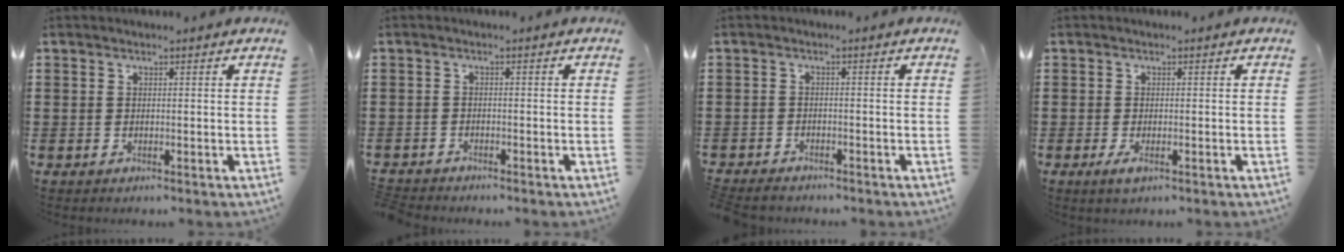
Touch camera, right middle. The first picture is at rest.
{"total": 1.4, "force": [-1.4, 0.1, 0.0], "torque": [-0.004, 0.000, -0.029]}
{"total": 1.5, "force": [-1.4, 0.2, 0.1], "torque": [-0.006, 0.001, -0.031]}
{"total": 1.3, "force": [0.0, 0.3, 1.2], "torque": [-0.027, -0.008, 0.000]}